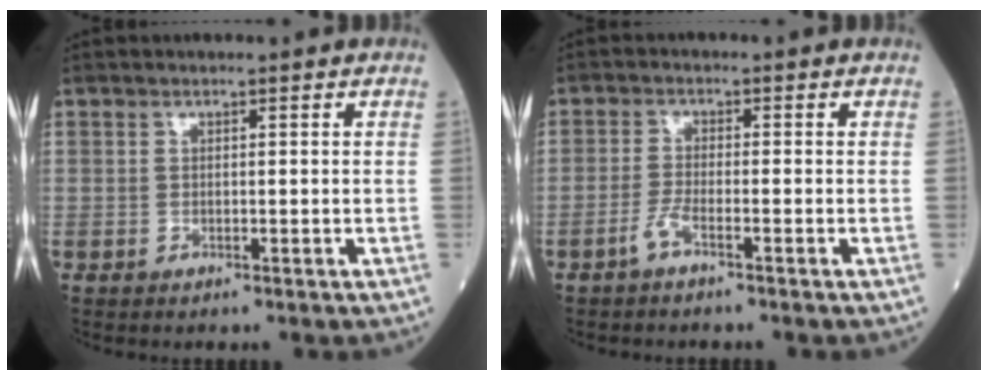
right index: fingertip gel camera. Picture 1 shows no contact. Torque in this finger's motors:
{"motor_torque": [0.50, -0.20, 0.15, 0.01]}